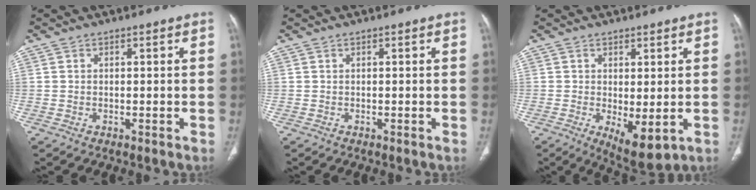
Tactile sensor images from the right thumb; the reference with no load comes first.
{"total": 0.0}
{"total": 7.1, "force": [-1.4, 3.0, 6.3], "torque": [-0.096, -0.021, -0.010]}